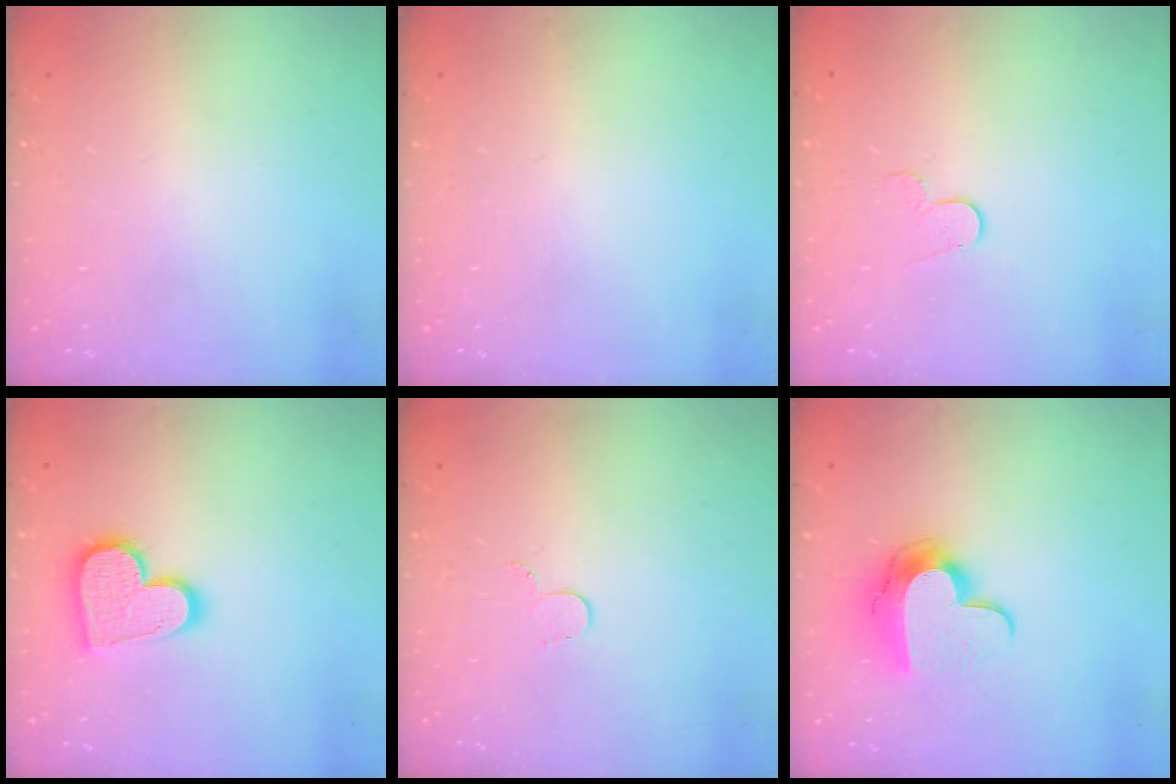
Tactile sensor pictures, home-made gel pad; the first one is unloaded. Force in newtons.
{"total": 0.0}
{"total": 4.9, "press": 4.8, "slide": 0.4}
{"total": 13.8, "press": 13.7, "slide": 1.1}
{"total": 3.5, "press": 3.5, "slide": 0.4}
{"total": 12.1, "press": 12.0, "slide": 0.9}